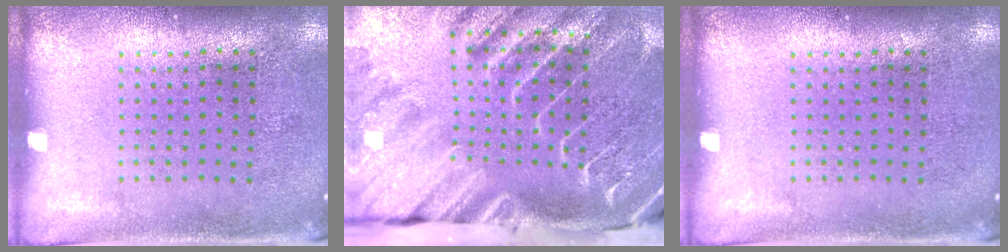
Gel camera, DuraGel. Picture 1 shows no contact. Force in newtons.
{"total": 4.7, "press": 3.5, "slide": 3.2}
{"total": 0.0}